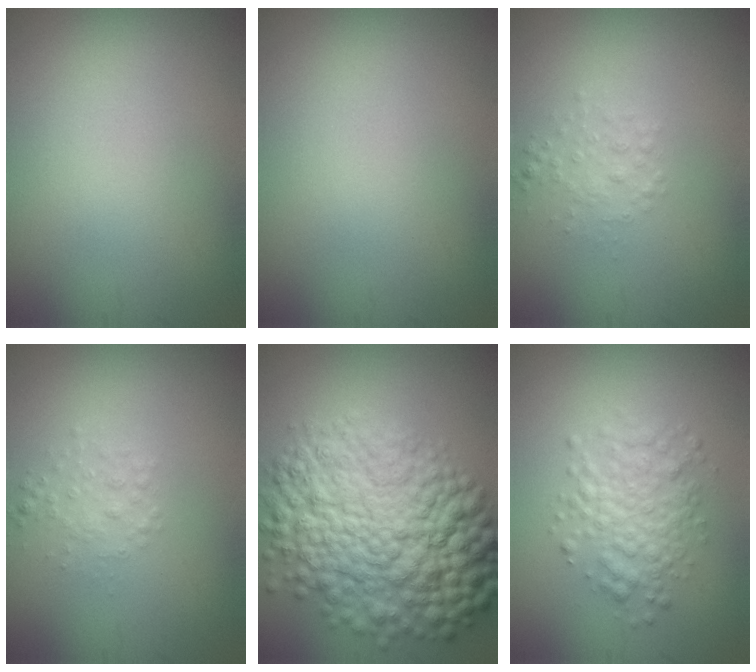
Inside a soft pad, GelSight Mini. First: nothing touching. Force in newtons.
{"total": 0.0}
{"total": 1.5, "press": 1.5, "slide": 0.0}
{"total": 1.5, "press": 1.5, "slide": 0.0}
{"total": 13.1, "press": 13.1, "slide": 0.2}
{"total": 3.9, "press": 3.9, "slide": 0.1}